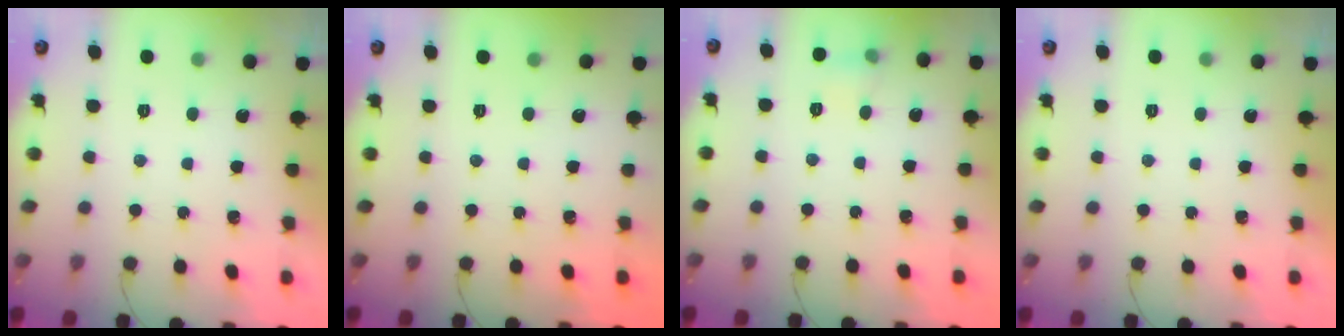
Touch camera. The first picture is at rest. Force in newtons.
{"total": 0.0}
{"total": 5.6, "press": 5.4, "slide": 1.7}
{"total": 0.0}